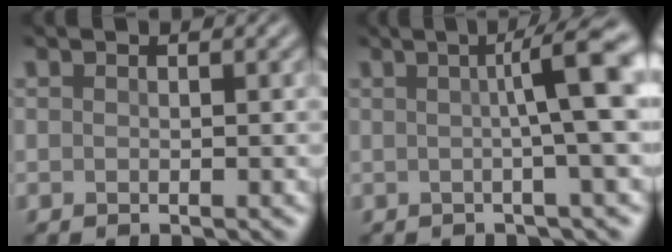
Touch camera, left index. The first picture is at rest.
{"total": 7.5, "force": [1.1, 1.0, 7.3], "torque": [-0.091, 0.011, 0.011]}